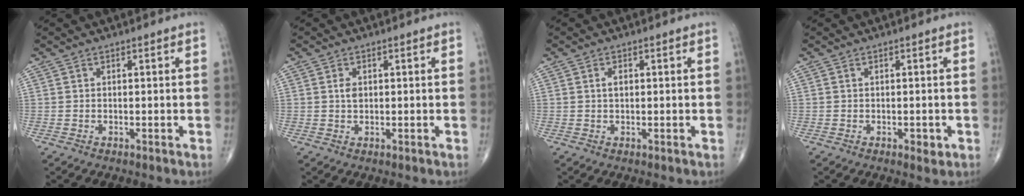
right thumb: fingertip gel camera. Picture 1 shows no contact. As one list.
[{"total": 1.7, "force": [0.3, 1.1, 1.2], "torque": [-0.017, -0.001, 0.005]}, {"total": 1.6, "force": [0.3, 0.9, 1.2], "torque": [-0.020, 0.003, 0.004]}, {"total": 1.8, "force": [-0.5, 0.9, 1.5], "torque": [-0.017, -0.002, -0.005]}]